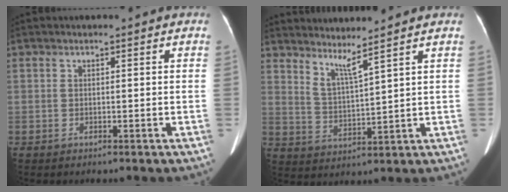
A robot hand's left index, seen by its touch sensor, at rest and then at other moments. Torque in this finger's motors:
{"motor_torque": [-0.18, -0.38, 0.00, 0.00]}